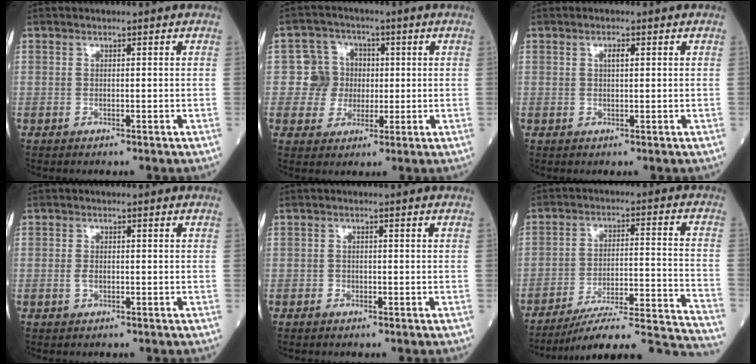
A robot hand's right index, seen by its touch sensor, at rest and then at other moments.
{"total": 6.2, "force": [0.1, 6.2, 0.6], "torque": [0.000, 0.021, 0.002]}
{"total": 1.3, "force": [0.5, 0.4, 1.2], "torque": [-0.022, 0.002, 0.006]}
{"total": 1.2, "force": [-0.4, 0.7, 0.9], "torque": [-0.019, 0.001, -0.006]}
{"total": 0.9, "force": [-0.5, 0.7, 0.2], "torque": [-0.001, 0.003, -0.011]}
{"total": 21.8, "force": [-20.5, -0.8, 7.4], "torque": [-0.056, 0.004, -0.288]}